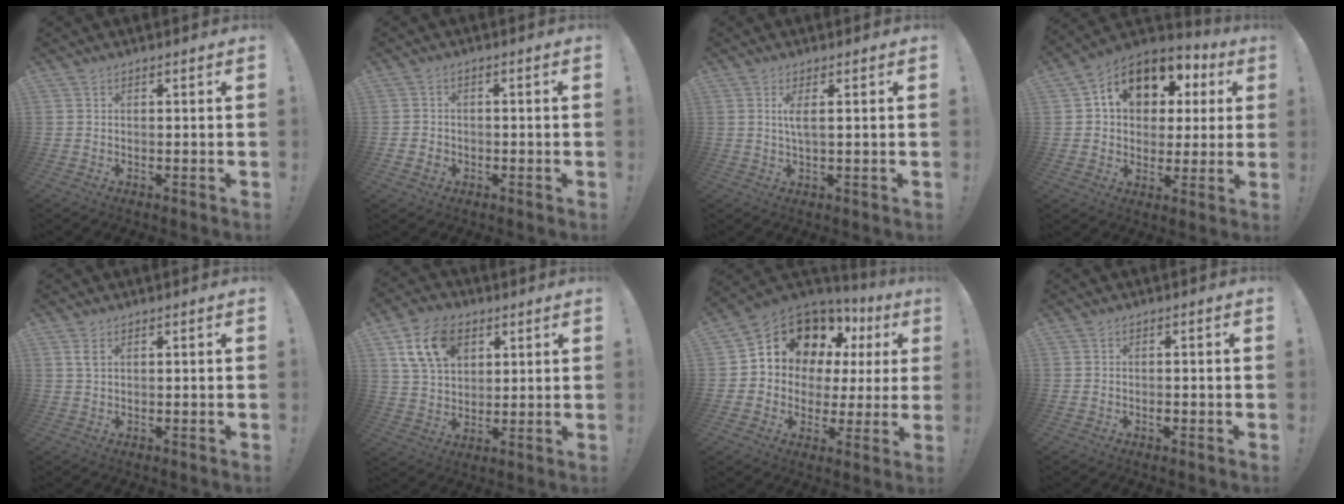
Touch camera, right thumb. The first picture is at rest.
{"total": 2.9, "force": [-1.2, 2.4, 1.0], "torque": [-0.016, 0.003, -0.022]}
{"total": 3.6, "force": [0.7, 0.4, 3.6], "torque": [-0.069, -0.001, 0.011]}
{"total": 14.0, "force": [5.8, 10.2, 7.7], "torque": [-0.116, -0.023, 0.106]}
{"total": 2.0, "force": [0.9, 0.9, 1.6], "torque": [-0.028, 0.001, 0.016]}
{"total": 14.2, "force": [6.4, 9.8, 8.1], "torque": [-0.140, -0.013, 0.125]}
{"total": 12.3, "force": [7.4, 8.4, 5.1], "torque": [-0.091, -0.057, 0.148]}
{"total": 1.3, "force": [-0.9, 0.6, 0.7], "torque": [-0.018, 0.006, -0.015]}